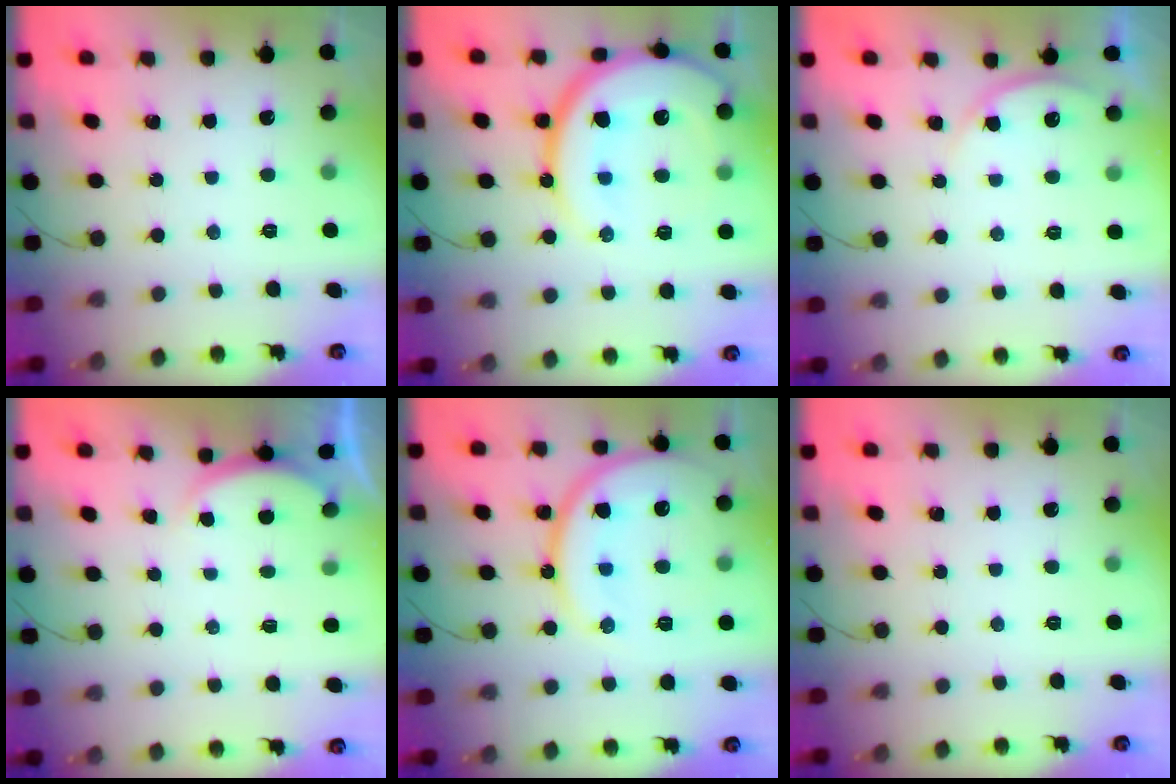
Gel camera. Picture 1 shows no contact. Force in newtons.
{"total": 21.6, "press": 21.5, "slide": 2.5}
{"total": 3.6, "press": 3.4, "slide": 1.2}
{"total": 2.4, "press": 2.4, "slide": 0.6}
{"total": 18.2, "press": 18.1, "slide": 1.9}
{"total": 0.0}